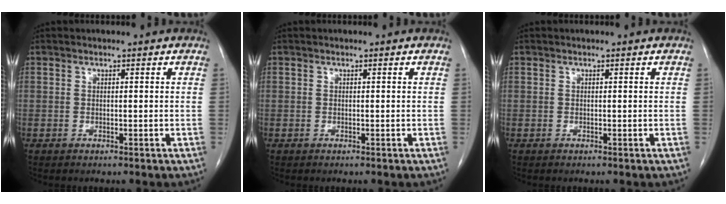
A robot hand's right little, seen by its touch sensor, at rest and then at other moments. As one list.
[{"total": 0.0}, {"total": 0.0}]